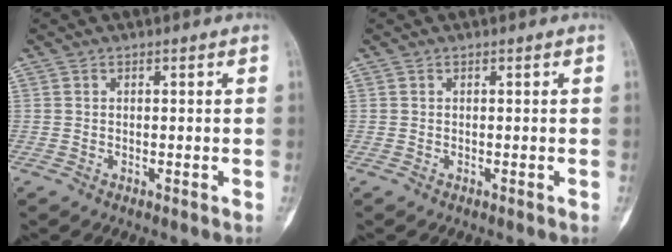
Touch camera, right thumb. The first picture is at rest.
{"total": 0.0}